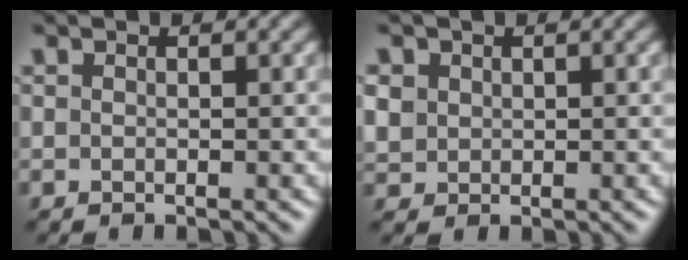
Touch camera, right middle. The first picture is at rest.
{"total": 2.2, "force": [0.7, 1.9, 0.8], "torque": [-0.026, 0.002, 0.014]}